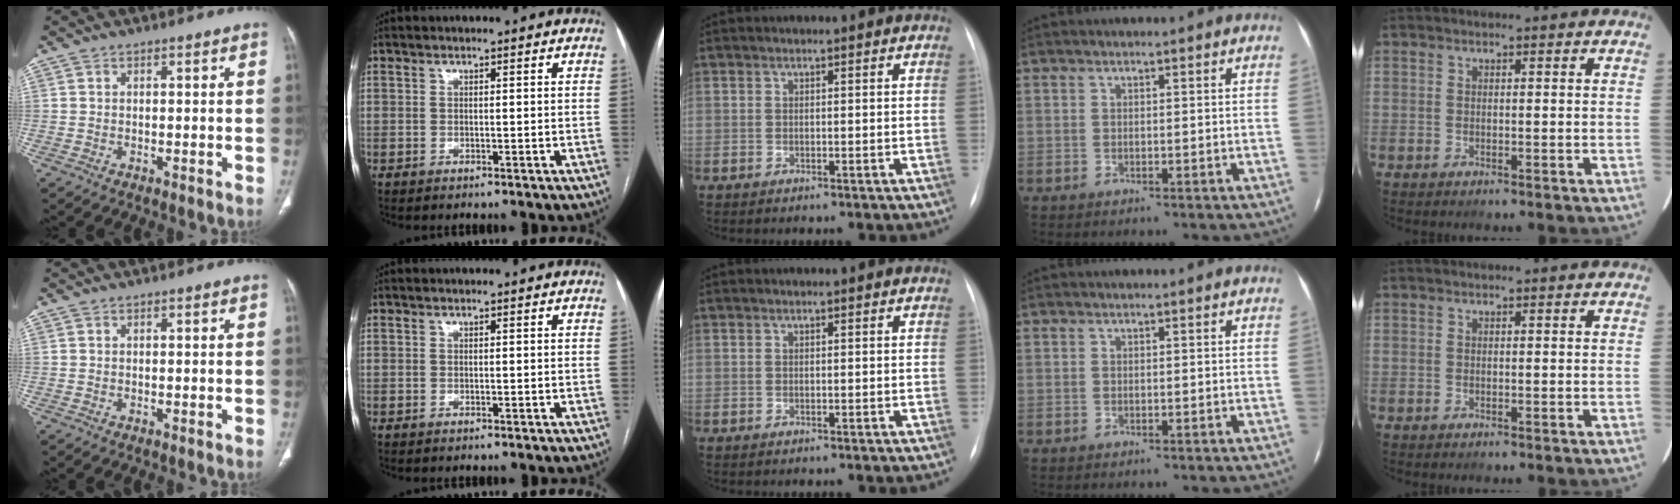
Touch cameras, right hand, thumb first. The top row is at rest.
{}